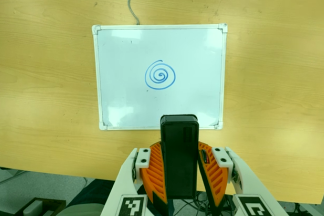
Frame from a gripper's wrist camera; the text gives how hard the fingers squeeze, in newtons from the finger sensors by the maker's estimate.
{"total": 8.6, "left": 7.4, "right": 9.7}